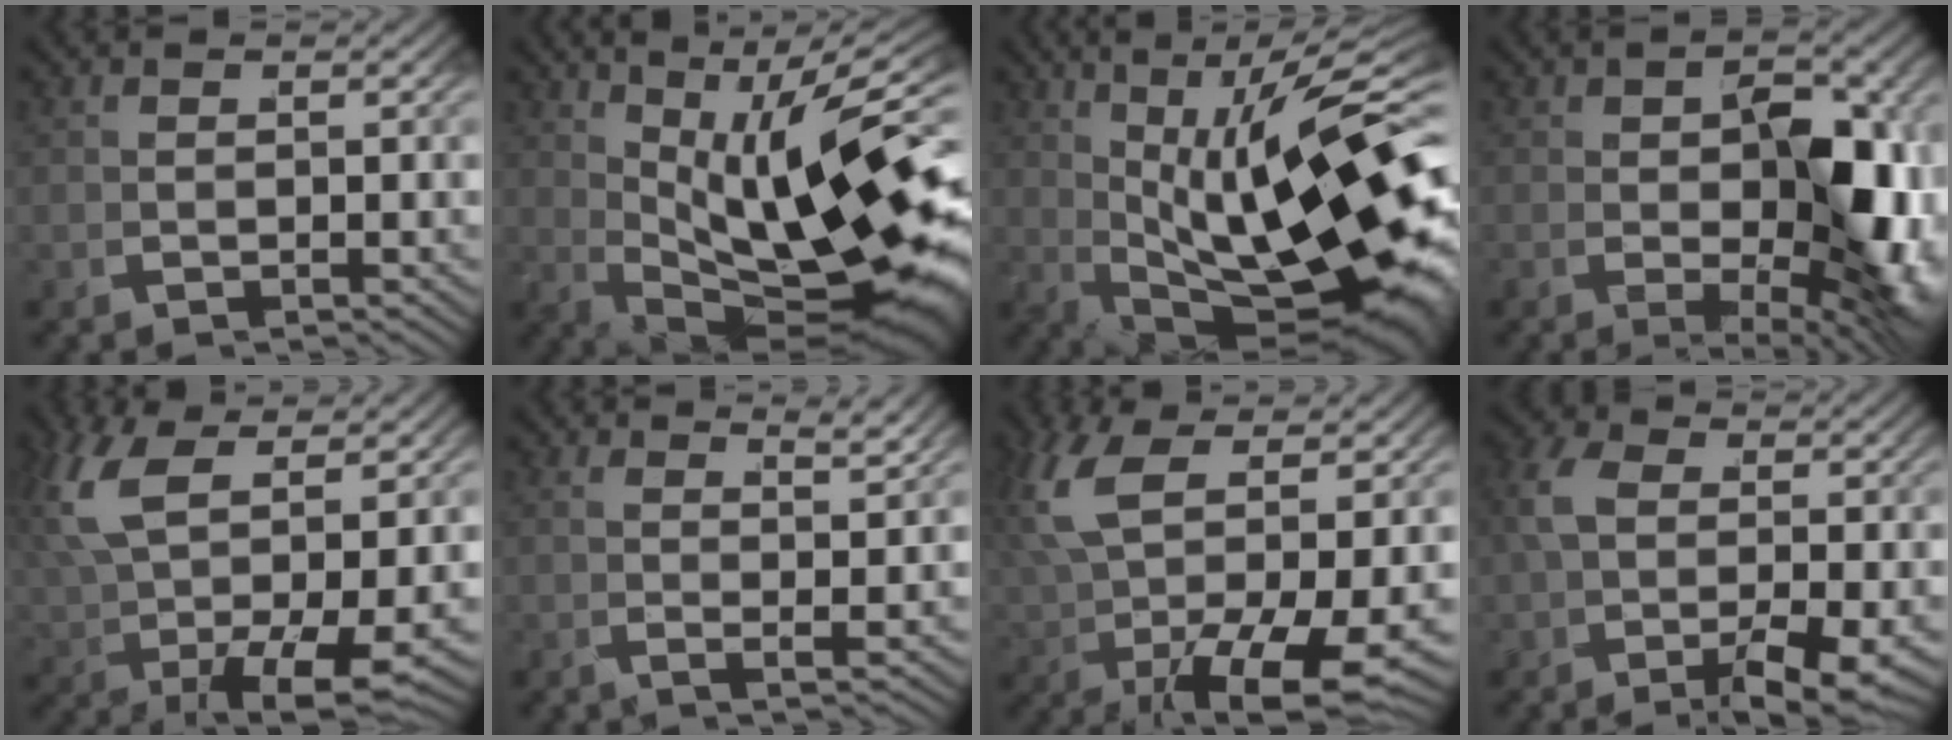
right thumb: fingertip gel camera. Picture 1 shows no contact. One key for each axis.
{"total": 21.1, "fx": -1.1, "fy": 10.6, "fz": 18.2, "tx": -0.272, "ty": -0.026, "tz": 0.014}
{"total": 23.2, "fx": -2.3, "fy": 11.8, "fz": 19.8, "tx": -0.305, "ty": -0.041, "tz": 0.004}
{"total": 12.6, "fx": -2.1, "fy": 6.4, "fz": 10.7, "tx": -0.164, "ty": -0.048, "tz": 0.002}
{"total": 8.4, "fx": 1.1, "fy": 4.3, "fz": 7.1, "tx": -0.166, "ty": -0.020, "tz": 0.041}
{"total": 2.4, "fx": 1.6, "fy": -1.2, "fz": 1.3, "tx": -0.026, "ty": 0.006, "tz": 0.026}
{"total": 9.5, "fx": 0.3, "fy": 4.7, "fz": 8.2, "tx": -0.183, "ty": -0.027, "tz": 0.032}
{"total": 5.8, "fx": -1.1, "fy": 3.3, "fz": 4.7, "tx": -0.097, "ty": -0.012, "tz": -0.011}